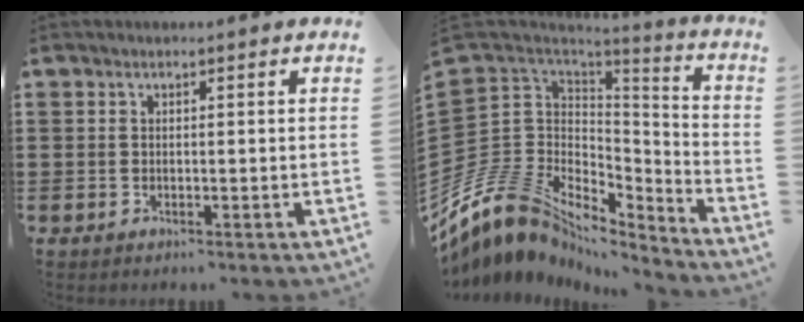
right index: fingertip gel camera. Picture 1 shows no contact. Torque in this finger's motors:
{"motor_torque": [-2.11, 0.03, -0.45, -0.21]}